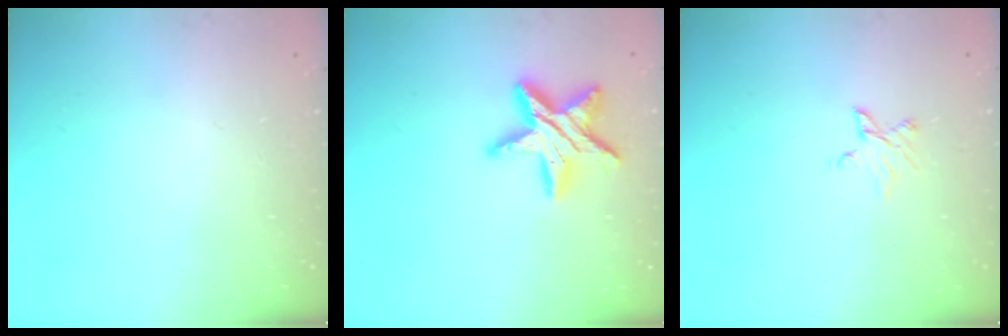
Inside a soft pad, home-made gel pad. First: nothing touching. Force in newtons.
{"total": 14.7, "press": 14.7, "slide": 0.7}
{"total": 2.9, "press": 2.9, "slide": 0.2}